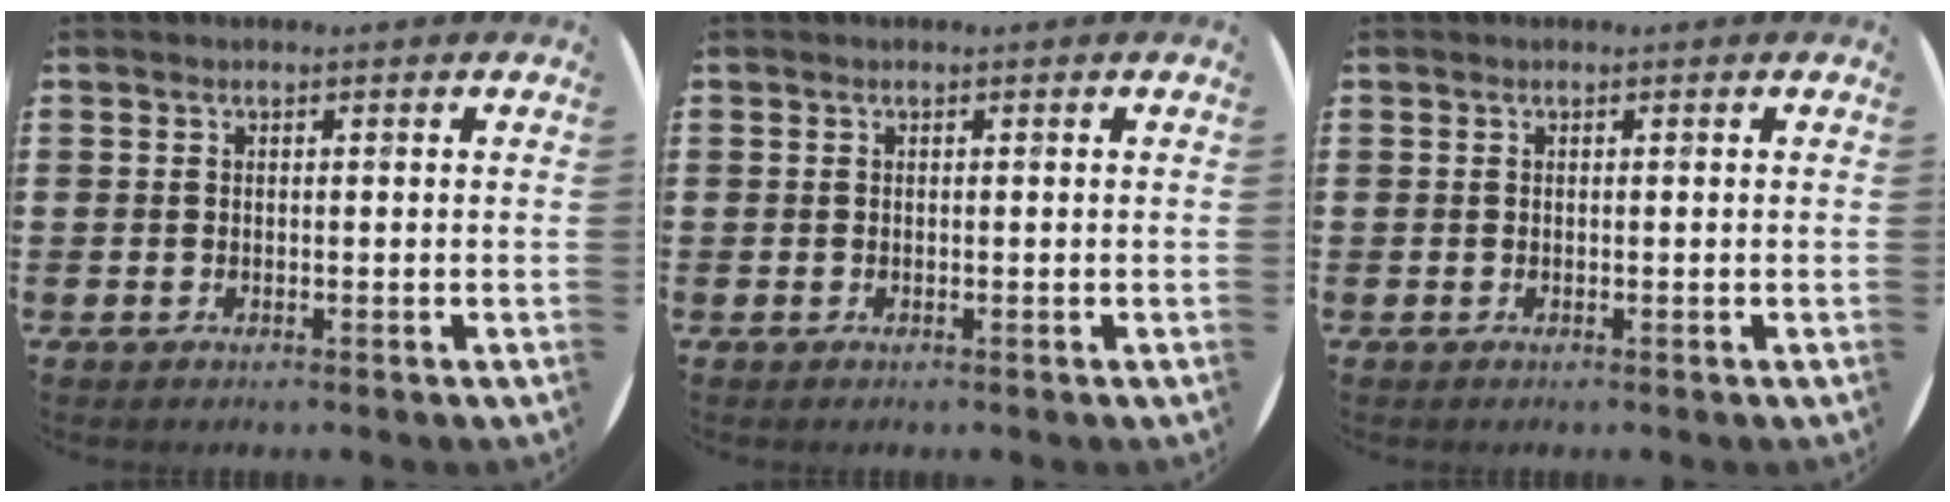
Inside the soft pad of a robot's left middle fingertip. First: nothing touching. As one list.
[{"total": 0.0}, {"total": 0.0}]